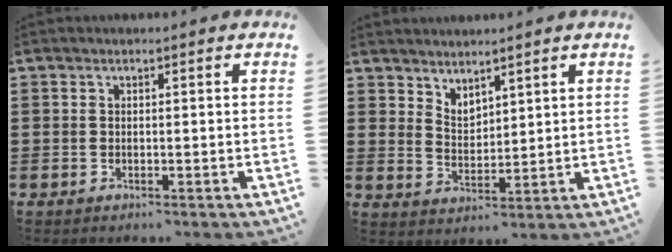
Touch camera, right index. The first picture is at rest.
{"total": 3.1, "force": [3.0, 0.9, -0.3], "torque": [-0.006, -0.005, 0.059]}